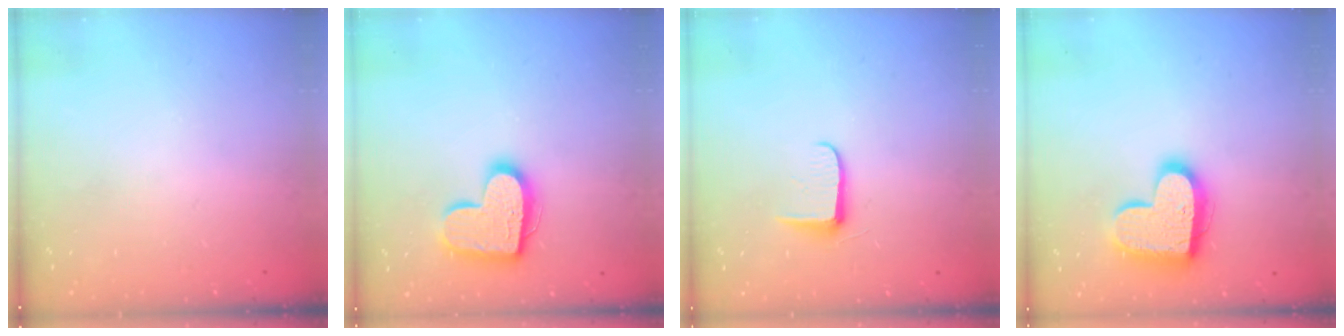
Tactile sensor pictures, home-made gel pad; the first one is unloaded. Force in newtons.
{"total": 16.4, "press": 16.4, "slide": 1.2}
{"total": 5.9, "press": 5.8, "slide": 0.8}
{"total": 16.3, "press": 16.3, "slide": 1.3}